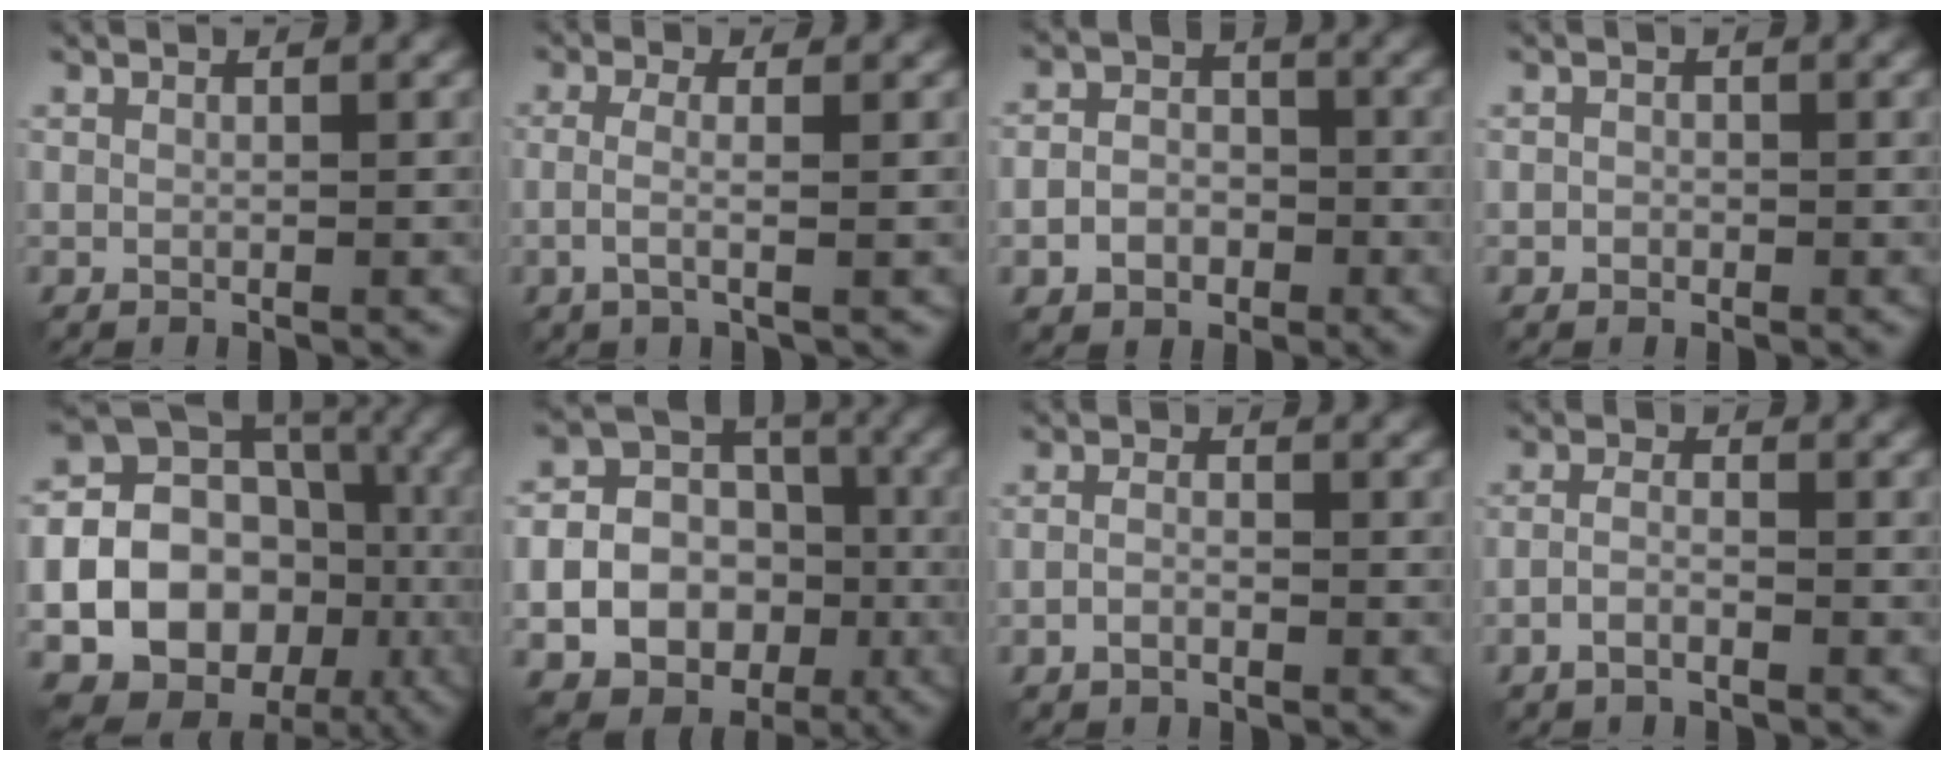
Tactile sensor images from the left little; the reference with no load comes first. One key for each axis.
{"total": 2.5, "fx": -0.4, "fy": 0.7, "fz": 2.4, "tx": -0.046, "ty": 0.005, "tz": -0.016}
{"total": 3.8, "fx": -1.6, "fy": 2.9, "fz": 1.8, "tx": -0.016, "ty": 0.002, "tz": -0.039}
{"total": 0.7, "fx": -0.3, "fy": 0.6, "fz": 0.2, "tx": 0.000, "ty": -0.002, "tz": -0.007}
{"total": 23.5, "fx": -5.5, "fy": 21.0, "fz": 8.9, "tx": -0.172, "ty": -0.007, "tz": -0.111}
{"total": 15.5, "fx": -4.4, "fy": 13.4, "fz": 6.4, "tx": -0.131, "ty": -0.029, "tz": -0.076}
{"total": 1.6, "fx": -0.8, "fy": 0.7, "fz": 1.1, "tx": -0.022, "ty": 0.003, "tz": -0.020}
{"total": 1.7, "fx": -1.1, "fy": 0.5, "fz": 1.3, "tx": -0.027, "ty": 0.003, "tz": -0.026}